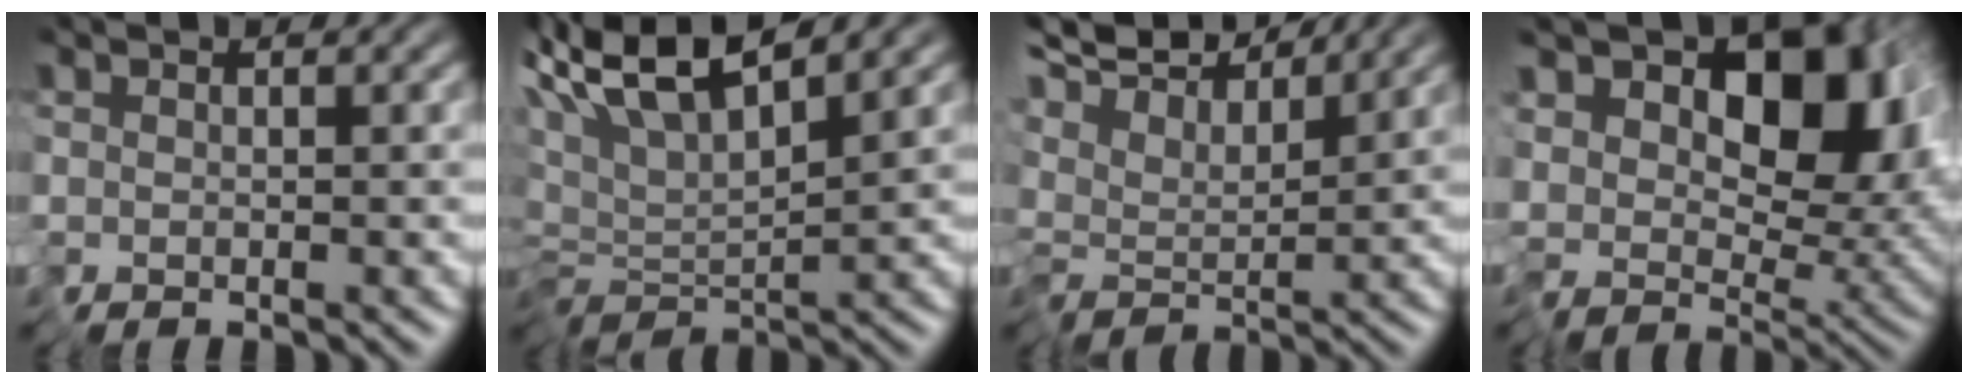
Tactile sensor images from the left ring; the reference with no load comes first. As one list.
[{"total": 7.2, "force": [4.9, 1.0, 5.3], "torque": [-0.114, 0.017, 0.087]}, {"total": 7.4, "force": [6.5, 1.4, 3.2], "torque": [-0.092, 0.021, 0.100]}, {"total": 12.5, "force": [4.9, 7.5, 8.7], "torque": [-0.124, 0.003, 0.082]}]